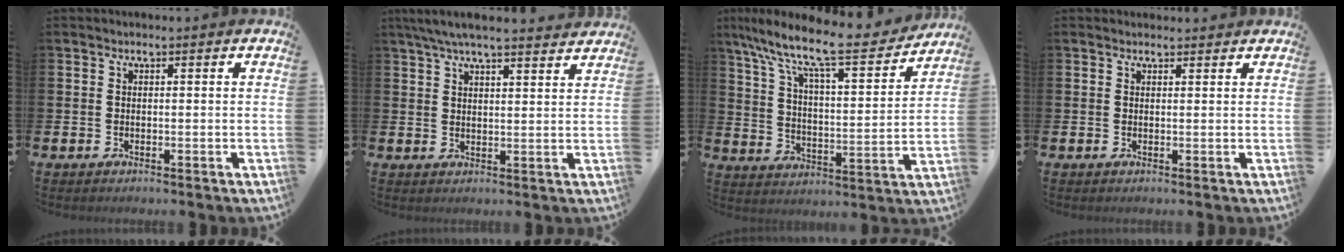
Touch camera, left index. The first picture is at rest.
{"total": 5.8, "force": [5.3, 0.5, 2.2], "torque": [-0.047, -0.017, 0.096]}
{"total": 10.9, "force": [9.4, 1.9, 5.2], "torque": [-0.121, -0.069, 0.150]}
{"total": 1.0, "force": [0.9, 0.3, 0.1], "torque": [0.020, -0.005, 0.012]}